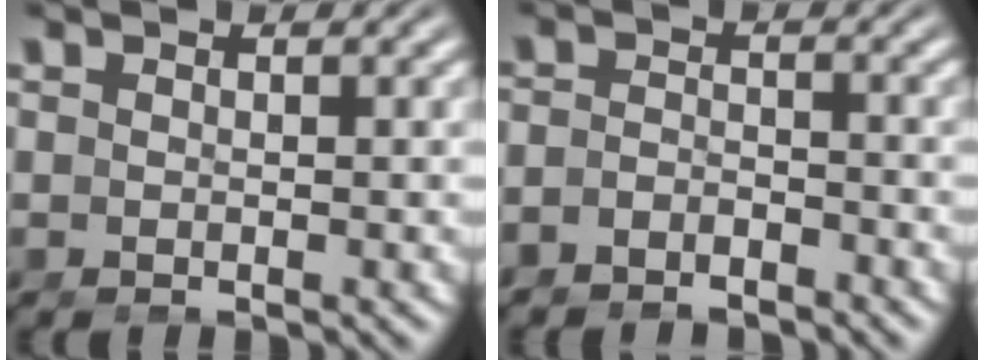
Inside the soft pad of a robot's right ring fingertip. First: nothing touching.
{"total": 3.0, "force": [-2.9, 0.9, 0.4], "torque": [-0.013, -0.019, -0.042]}